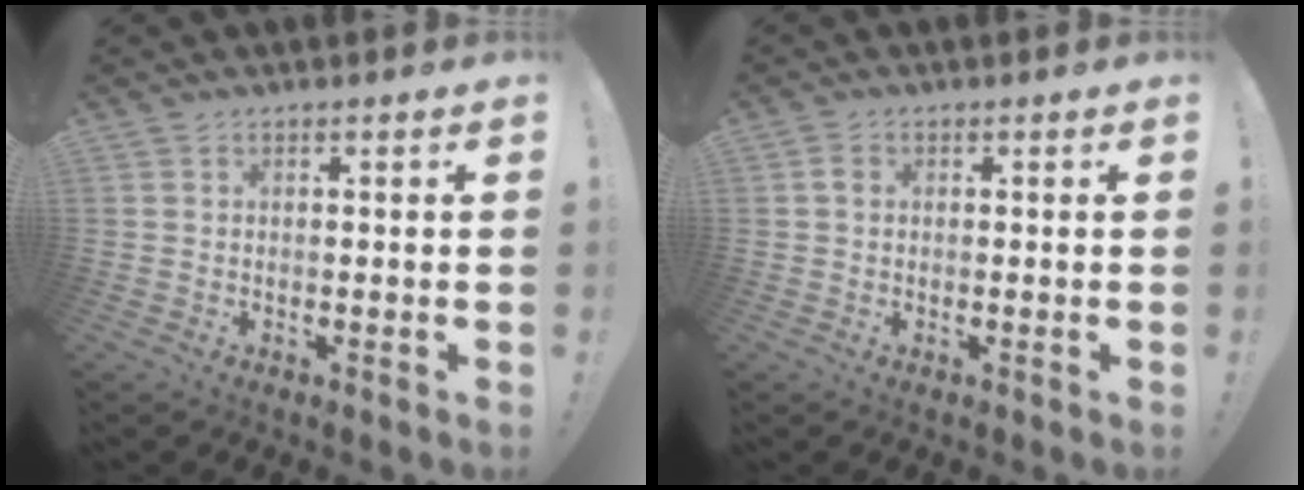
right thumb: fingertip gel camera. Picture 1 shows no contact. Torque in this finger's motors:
{"motor_torque": [0.06, -0.09, -0.30, -0.11, 0.00]}